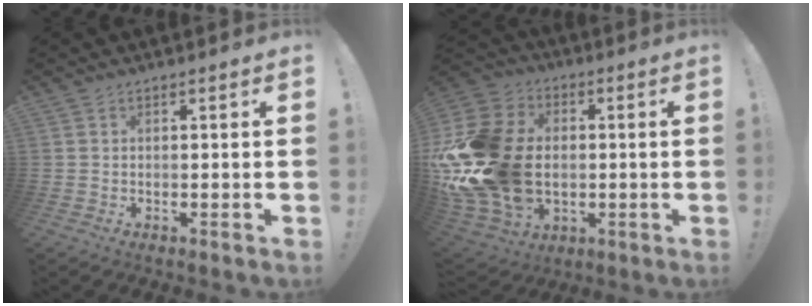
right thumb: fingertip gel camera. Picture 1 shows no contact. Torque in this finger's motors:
{"motor_torque": [2.56, 2.44, 2.77, 0.00, 1.01]}